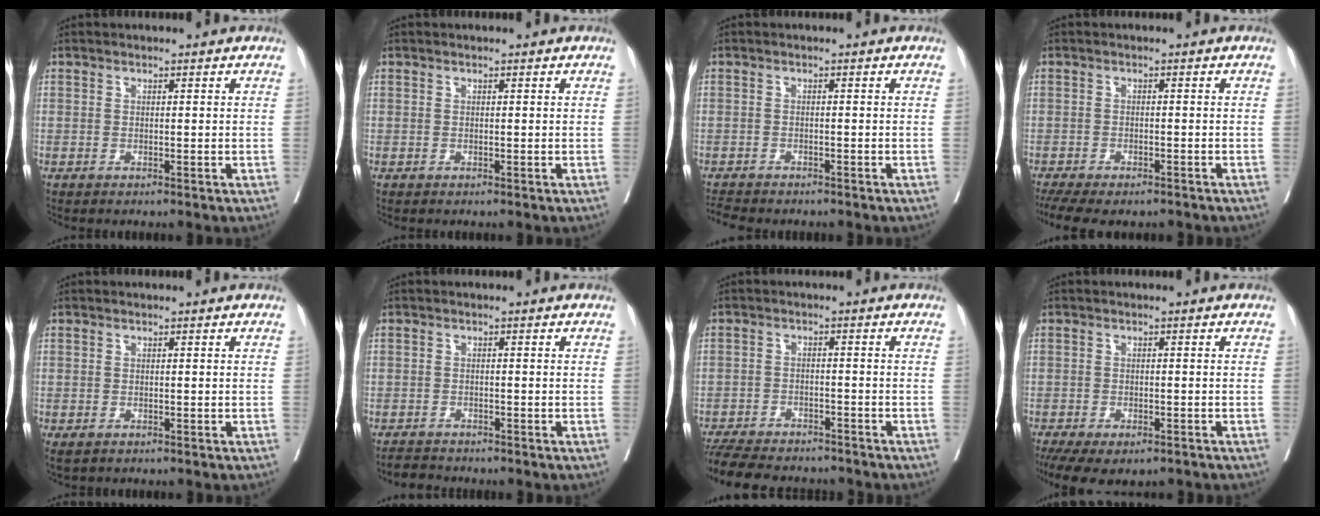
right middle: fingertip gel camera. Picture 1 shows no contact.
{"total": 0.0}
{"total": 4.1, "force": [-3.8, 1.1, 1.2], "torque": [-0.018, -0.009, -0.059]}
{"total": 10.1, "force": [-8.1, 3.6, 4.8], "torque": [-0.091, -0.004, -0.115]}
{"total": 1.2, "force": [-0.5, 0.8, 0.7], "torque": [-0.013, -0.002, 0.000]}
{"total": 2.3, "force": [-2.2, 0.6, -0.2], "torque": [0.001, -0.009, -0.040]}
{"total": 12.3, "force": [-11.0, 3.6, 4.3], "torque": [-0.085, -0.004, -0.158]}
{"total": 10.8, "force": [-7.5, 5.0, 5.9], "torque": [-0.117, -0.012, -0.104]}